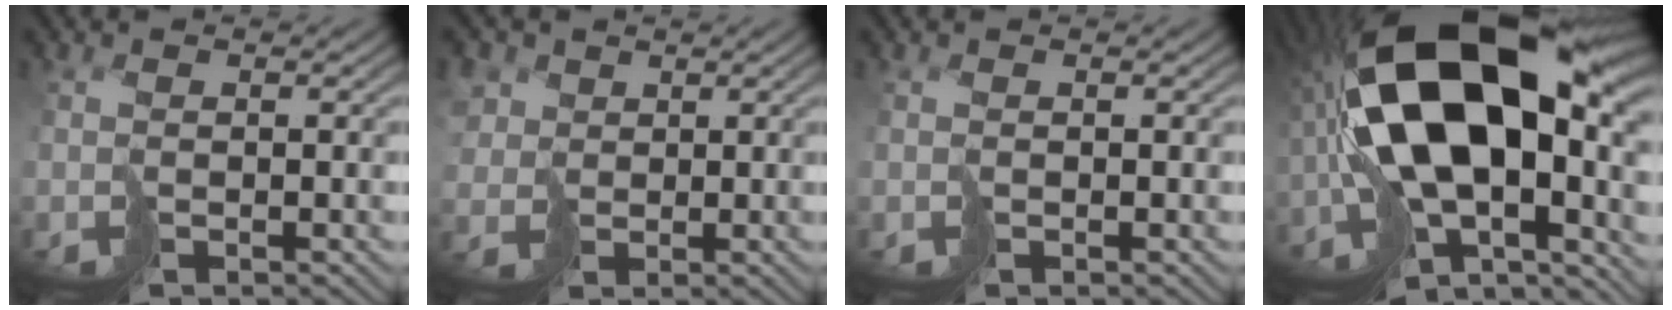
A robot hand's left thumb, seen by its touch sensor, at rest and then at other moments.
{"total": 4.8, "force": [1.6, 4.1, 2.0], "torque": [-0.079, 0.007, 0.028]}
{"total": 0.0}
{"total": 21.7, "force": [-1.0, 11.3, 18.5], "torque": [-0.353, -0.003, -0.019]}